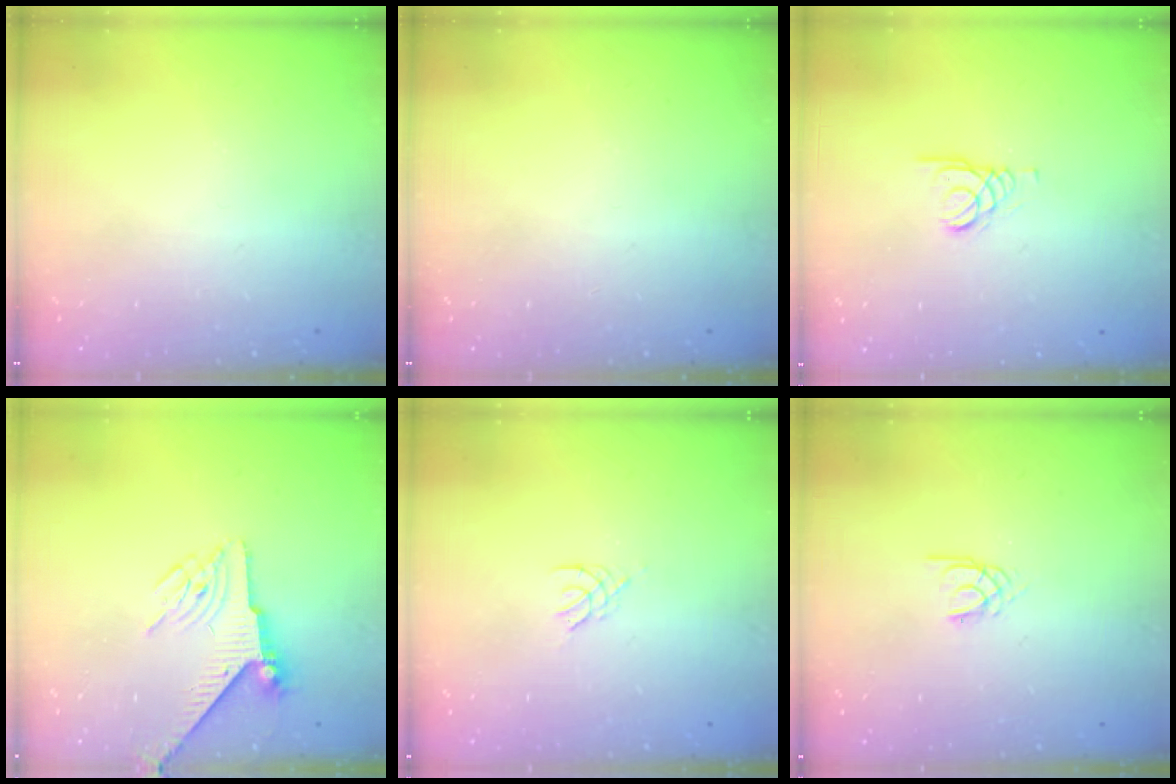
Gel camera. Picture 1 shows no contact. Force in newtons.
{"total": 0.0}
{"total": 1.5, "press": 1.4, "slide": 0.1}
{"total": 5.9, "press": 5.8, "slide": 1.0}
{"total": 2.0, "press": 1.9, "slide": 0.4}
{"total": 1.7, "press": 1.7, "slide": 0.3}